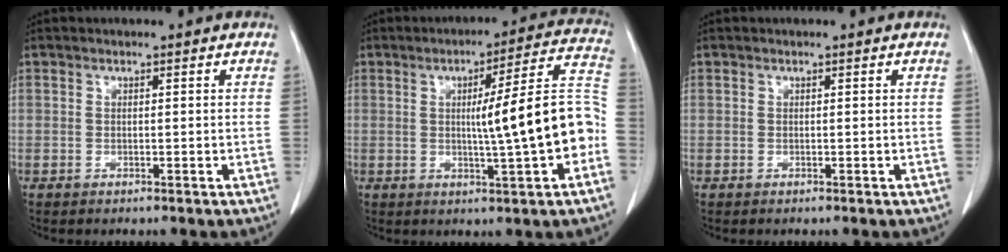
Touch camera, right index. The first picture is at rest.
{"total": 13.7, "force": [-2.0, -0.1, 13.6], "torque": [-0.183, 0.021, -0.029]}
{"total": 0.0}